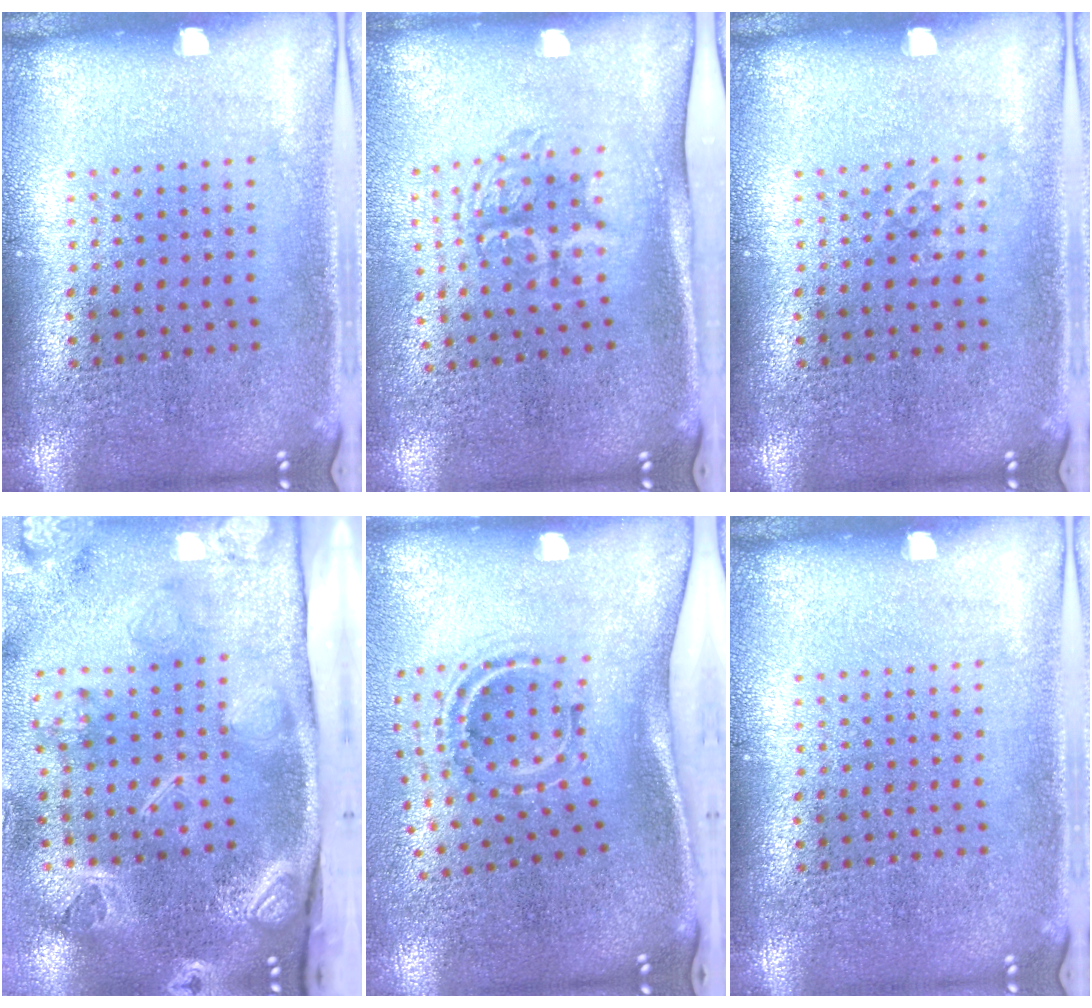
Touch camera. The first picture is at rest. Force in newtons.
{"total": 1.7, "press": 1.3, "slide": 1.1}
{"total": 0.8, "press": 0.8, "slide": 0.1}
{"total": 4.6, "press": 3.2, "slide": 3.3}
{"total": 2.2, "press": 1.2, "slide": 1.8}
{"total": 0.0}